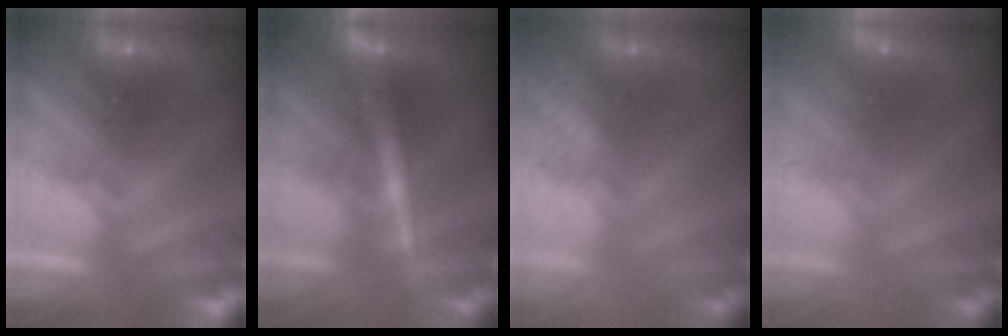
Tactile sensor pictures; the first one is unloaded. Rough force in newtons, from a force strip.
{"total": 2.4}
{"total": 2.8}
{"total": 2.8}